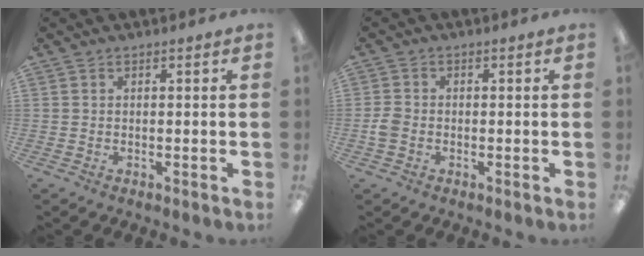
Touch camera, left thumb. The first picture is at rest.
{"total": 3.1, "force": [-0.8, 2.4, 1.6], "torque": [-0.027, 0.007, -0.015]}